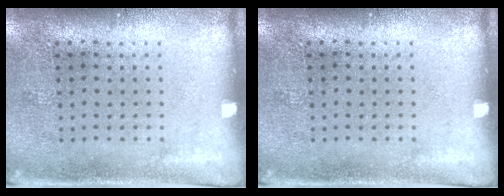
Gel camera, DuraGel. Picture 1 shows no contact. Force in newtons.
{"total": 0.0}